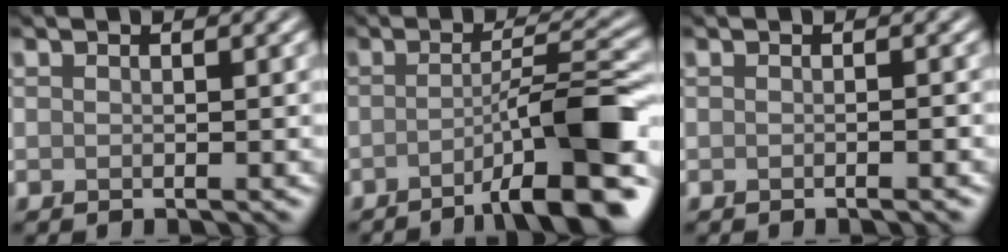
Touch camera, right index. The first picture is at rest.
{"total": 9.2, "force": [-4.3, 1.4, 8.0], "torque": [-0.096, 0.018, -0.073]}
{"total": 0.8, "force": [-0.3, 0.1, 0.8], "torque": [-0.007, 0.000, -0.007]}